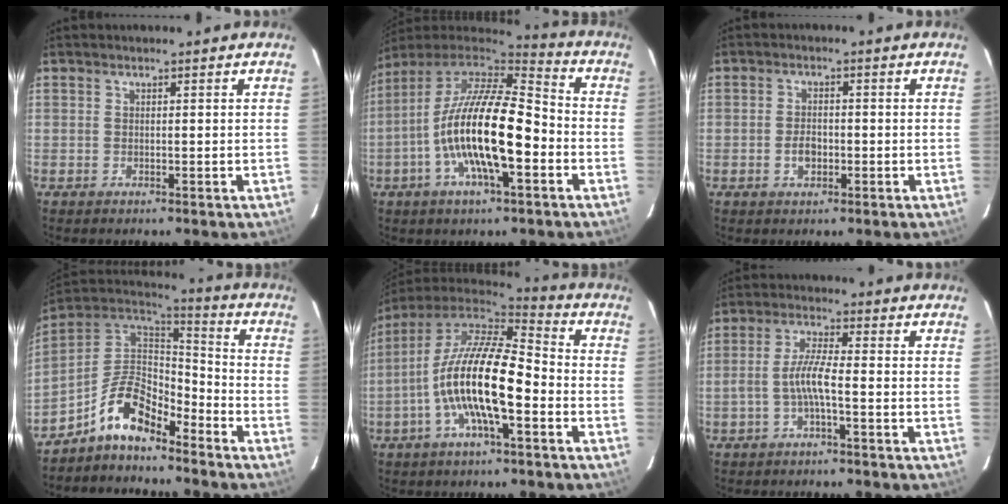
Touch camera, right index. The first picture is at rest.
{"total": 19.1, "force": [-5.1, 5.8, 17.5], "torque": [-0.322, -0.012, -0.102]}
{"total": 3.2, "force": [-1.0, 2.1, 2.3], "torque": [-0.043, 0.003, -0.015]}
{"total": 11.8, "force": [-8.3, 4.7, 6.9], "torque": [-0.152, 0.030, -0.167]}
{"total": 16.8, "force": [-4.8, 4.7, 15.4], "torque": [-0.282, -0.008, -0.096]}
{"total": 4.9, "force": [-1.8, 0.3, 4.6], "torque": [-0.101, 0.008, -0.034]}